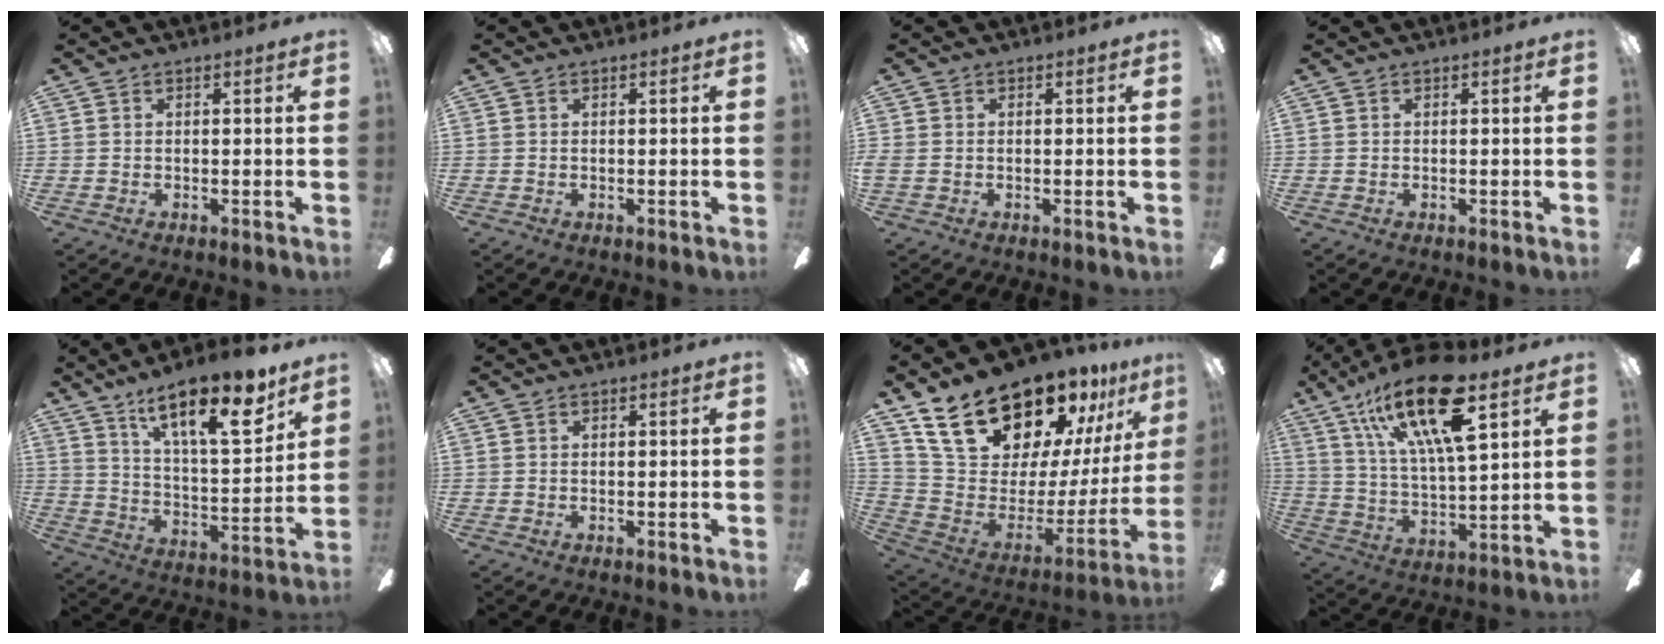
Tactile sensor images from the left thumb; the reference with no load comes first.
{"total": 0.0}
{"total": 1.1, "force": [-0.2, 0.9, 0.5], "torque": [-0.009, 0.005, -0.005]}
{"total": 0.0}
{"total": 19.4, "force": [13.3, 5.7, 12.9], "torque": [-0.201, -0.081, 0.216]}
{"total": 0.0}
{"total": 25.4, "force": [19.5, 11.1, 12.0], "torque": [-0.202, -0.126, 0.357]}
{"total": 21.6, "force": [12.8, 6.7, 16.1], "torque": [-0.302, -0.055, 0.207]}